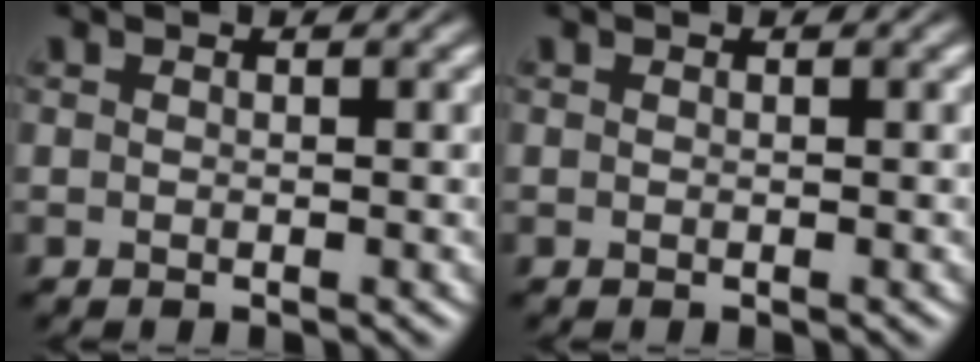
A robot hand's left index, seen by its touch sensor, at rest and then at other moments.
{"total": 0.0}